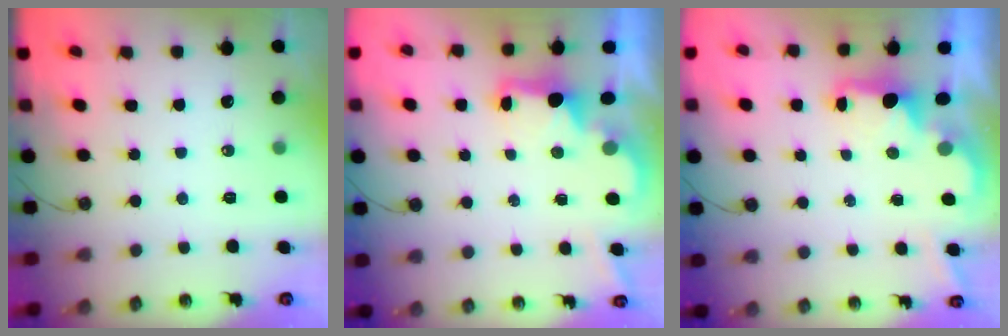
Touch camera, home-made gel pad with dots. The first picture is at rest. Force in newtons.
{"total": 2.2, "press": 2.1, "slide": 0.8}
{"total": 1.7, "press": 1.6, "slide": 0.7}